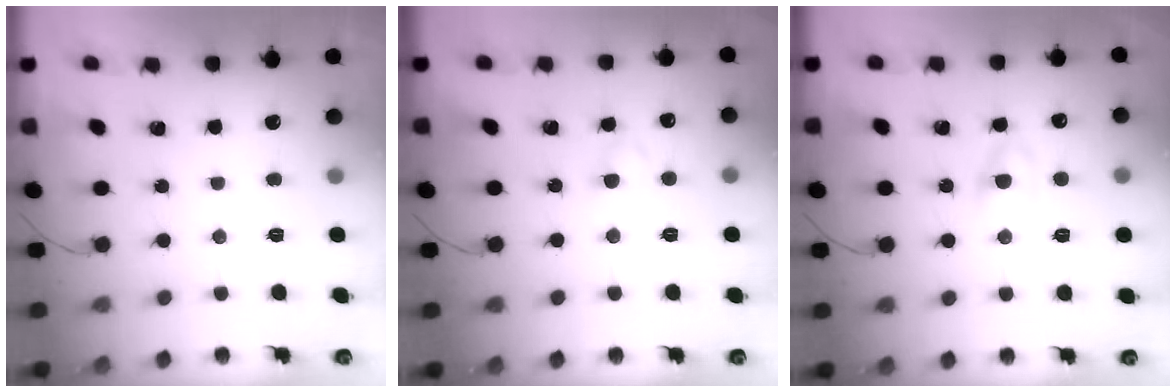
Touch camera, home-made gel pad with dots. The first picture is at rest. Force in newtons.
{"total": 3.0, "press": 2.7, "slide": 1.2}
{"total": 2.3, "press": 2.0, "slide": 1.1}